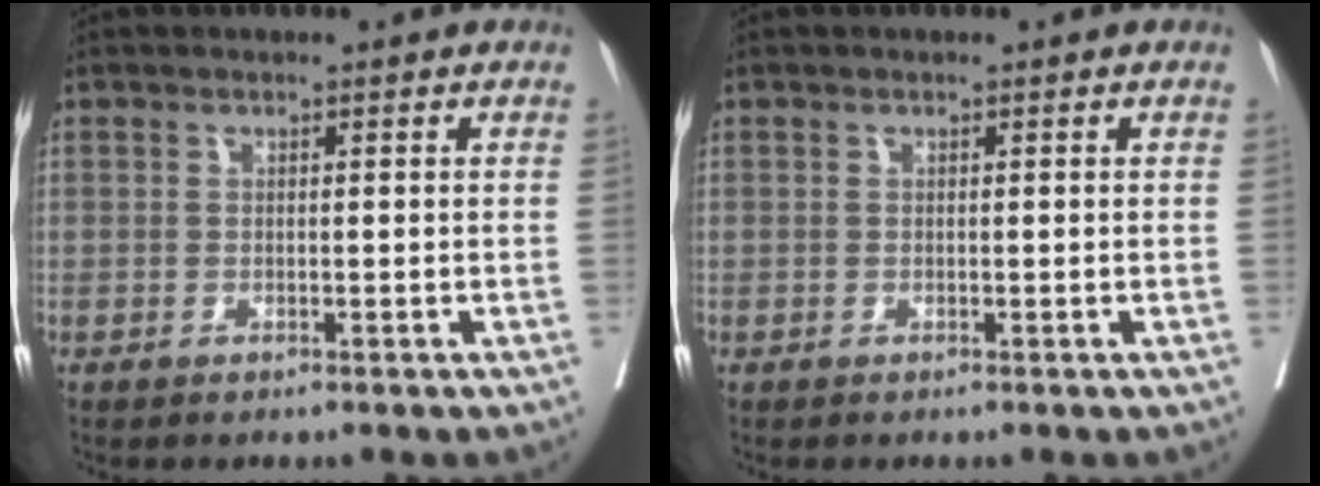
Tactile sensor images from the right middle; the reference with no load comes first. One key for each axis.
{"total": 0.0}